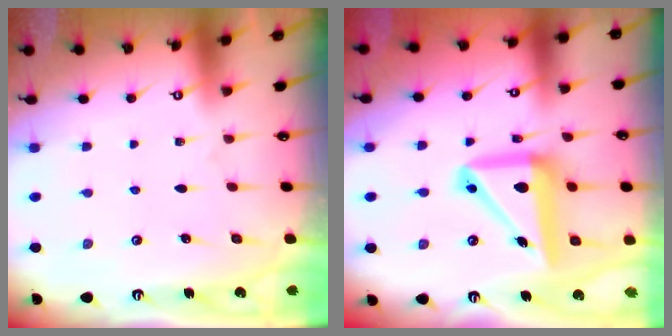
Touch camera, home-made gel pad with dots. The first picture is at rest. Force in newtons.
{"total": 15.1, "press": 14.8, "slide": 2.6}